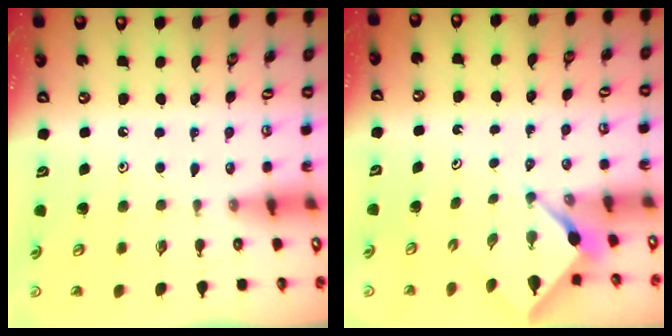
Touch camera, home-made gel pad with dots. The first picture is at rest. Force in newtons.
{"total": 2.6, "press": 2.6, "slide": 0.2}